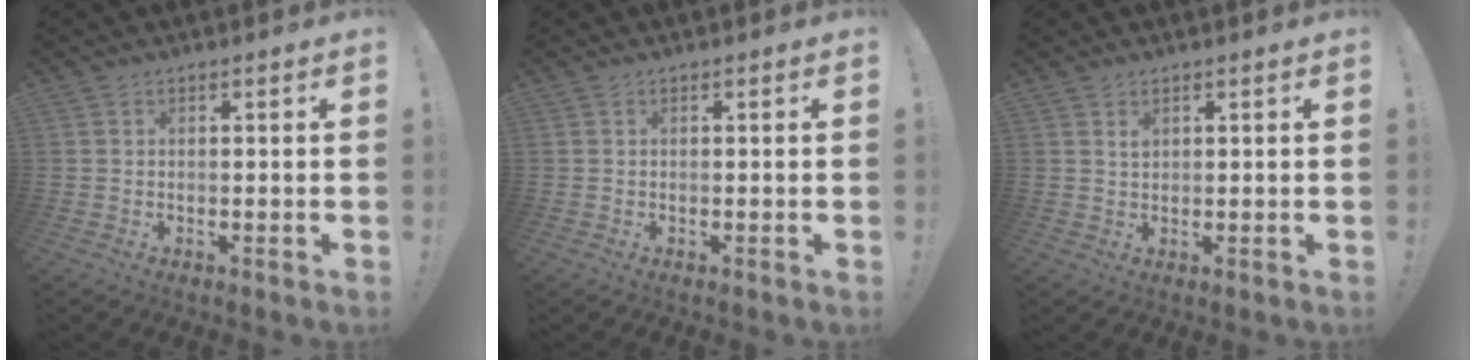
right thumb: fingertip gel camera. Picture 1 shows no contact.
{"total": 0.0}
{"total": 1.2, "force": [0.8, 0.7, 0.6], "torque": [0.000, -0.006, 0.013]}